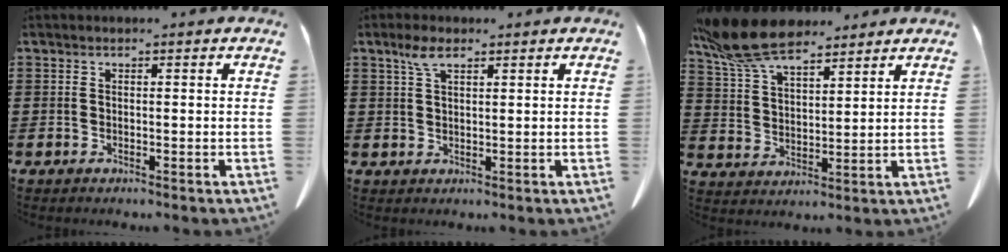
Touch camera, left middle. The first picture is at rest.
{"total": 3.3, "force": [1.9, 1.1, 2.4], "torque": [-0.053, 0.004, 0.035]}
{"total": 11.1, "force": [8.9, 3.3, 5.7], "torque": [-0.144, -0.021, 0.167]}